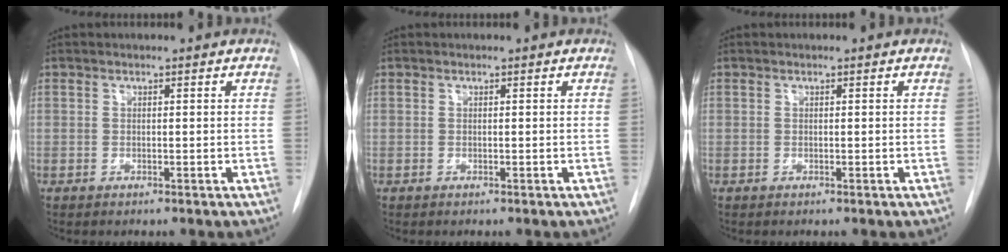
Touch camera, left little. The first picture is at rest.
{"total": 0.0}
{"total": 0.0}